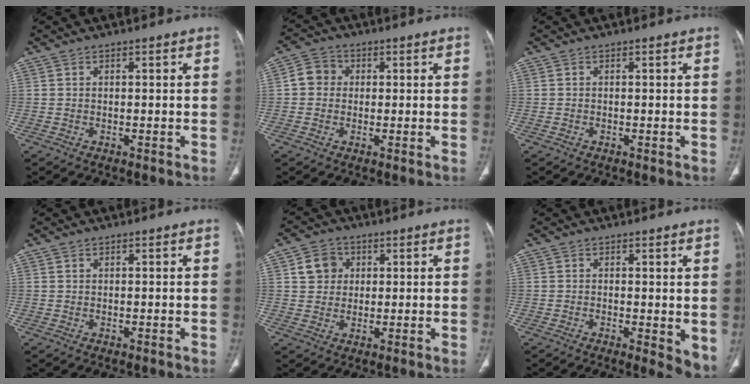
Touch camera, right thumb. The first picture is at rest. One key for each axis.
{"total": 4.5, "fx": 0.3, "fy": 4.1, "fz": 1.7, "tx": -0.017, "ty": 0.010, "tz": -0.004}
{"total": 0.0}
{"total": 0.0}
{"total": 5.5, "fx": 1.6, "fy": 4.9, "fz": 2.0, "tx": -0.011, "ty": 0.000, "tz": 0.027}
{"total": 5.4, "fx": -0.2, "fy": 2.0, "fz": 5.0, "tx": -0.059, "ty": -0.014, "tz": -0.003}